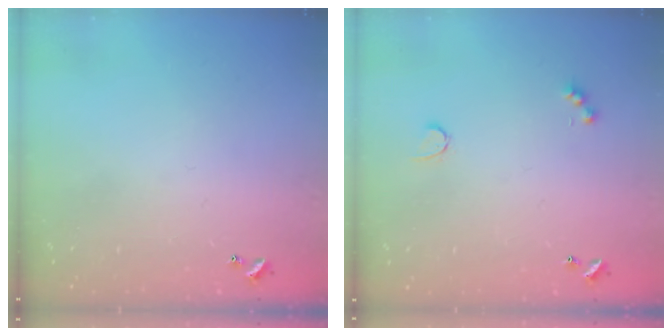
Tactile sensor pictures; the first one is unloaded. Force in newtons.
{"total": 2.6, "press": 2.5, "slide": 0.5}